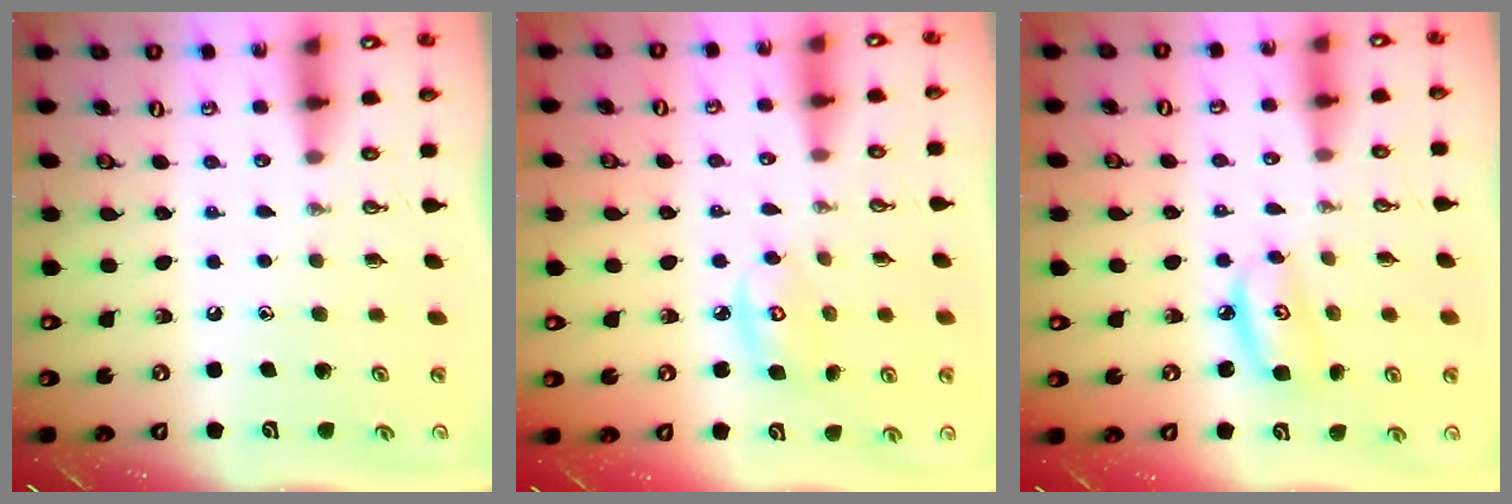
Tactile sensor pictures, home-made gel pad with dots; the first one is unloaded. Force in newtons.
{"total": 5.3, "press": 5.3, "slide": 0.3}
{"total": 6.0, "press": 6.0, "slide": 0.5}